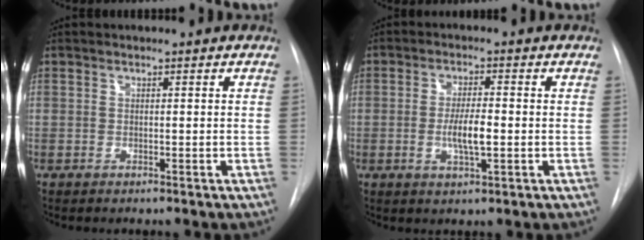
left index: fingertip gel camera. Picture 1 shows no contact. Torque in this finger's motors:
{"motor_torque": [0.90, 0.37, 0.21, 0.05]}